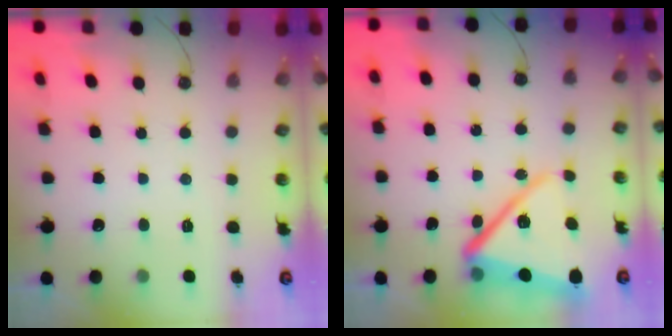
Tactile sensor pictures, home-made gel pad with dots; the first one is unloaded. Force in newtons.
{"total": 16.5, "press": 16.4, "slide": 2.2}